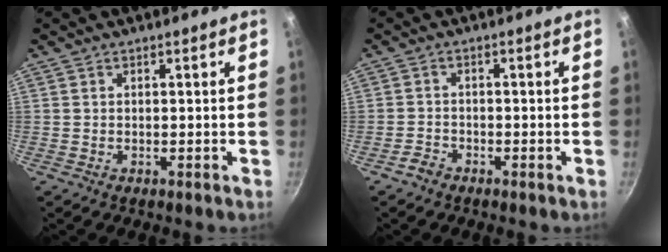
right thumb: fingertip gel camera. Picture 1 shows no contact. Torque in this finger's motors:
{"motor_torque": [0.53, -0.19, 0.40, 0.06, 0.12]}